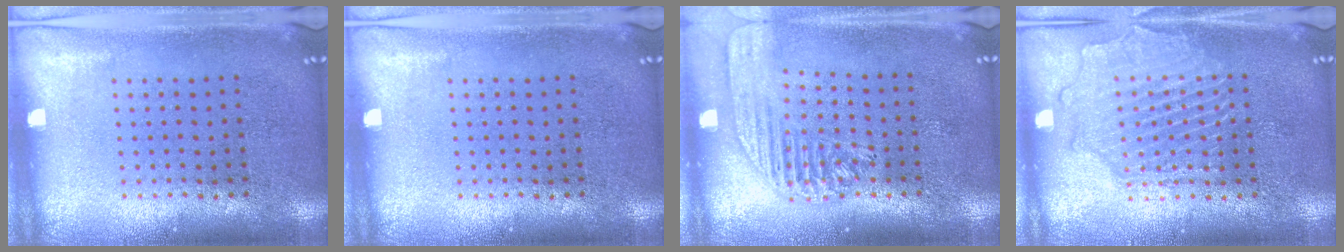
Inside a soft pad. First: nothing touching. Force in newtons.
{"total": 0.0}
{"total": 1.6, "press": 1.4, "slide": 0.6}
{"total": 2.6, "press": 2.6, "slide": 0.2}